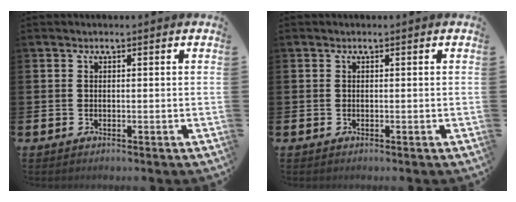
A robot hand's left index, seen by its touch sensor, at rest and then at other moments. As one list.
[{"total": 0.0}]